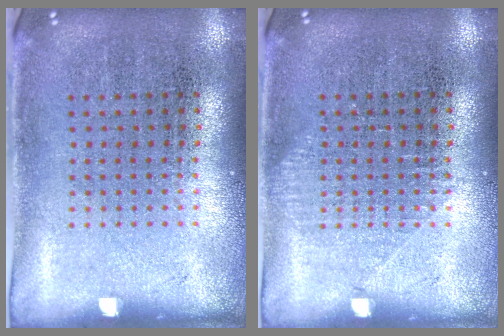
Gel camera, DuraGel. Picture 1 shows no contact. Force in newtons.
{"total": 0.8, "press": 0.8, "slide": 0.3}